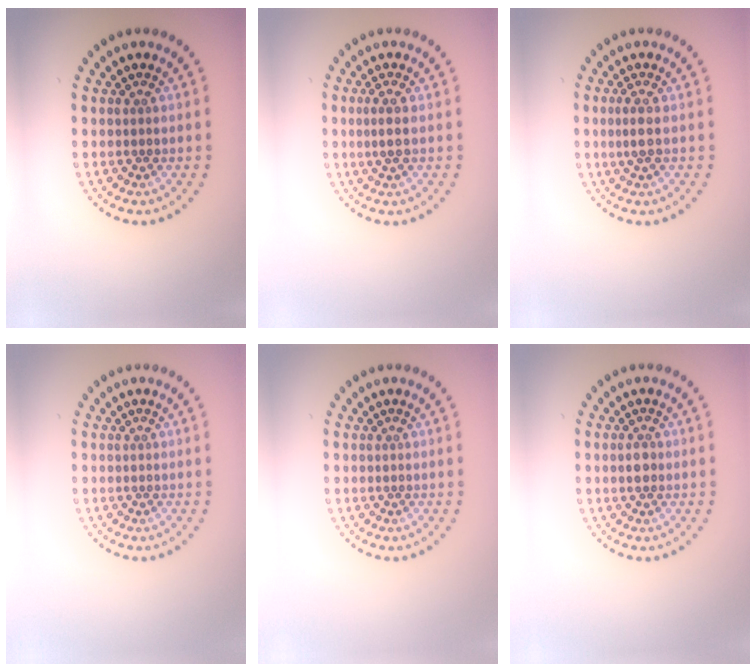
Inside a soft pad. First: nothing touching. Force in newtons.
{"total": 1.6, "press": 1.3, "slide": 0.9}
{"total": 1.5, "press": 1.2, "slide": 0.9}
{"total": 0.0}
{"total": 0.0}
{"total": 1.1, "press": 1.1, "slide": 0.2}